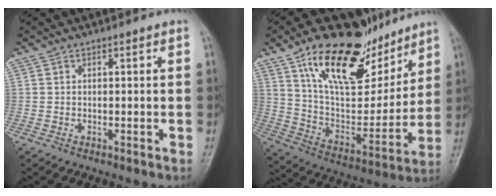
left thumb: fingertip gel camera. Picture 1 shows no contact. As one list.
[{"total": 24.5, "force": [15.4, 11.2, 15.5], "torque": [-0.208, -0.056, 0.270]}]